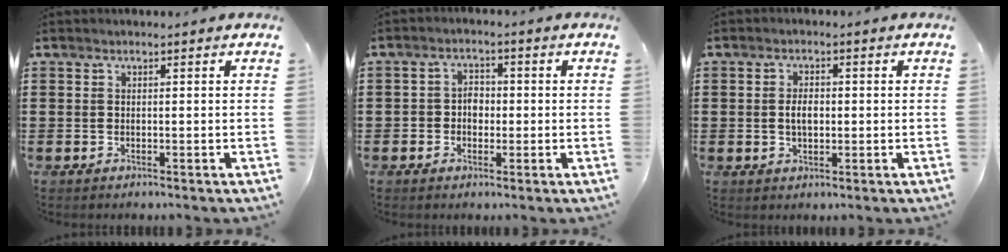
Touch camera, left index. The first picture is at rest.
{"total": 2.6, "force": [-0.7, 2.1, 1.4], "torque": [-0.034, 0.006, -0.016]}
{"total": 2.9, "force": [0.0, 1.5, 2.5], "torque": [-0.050, 0.006, -0.003]}